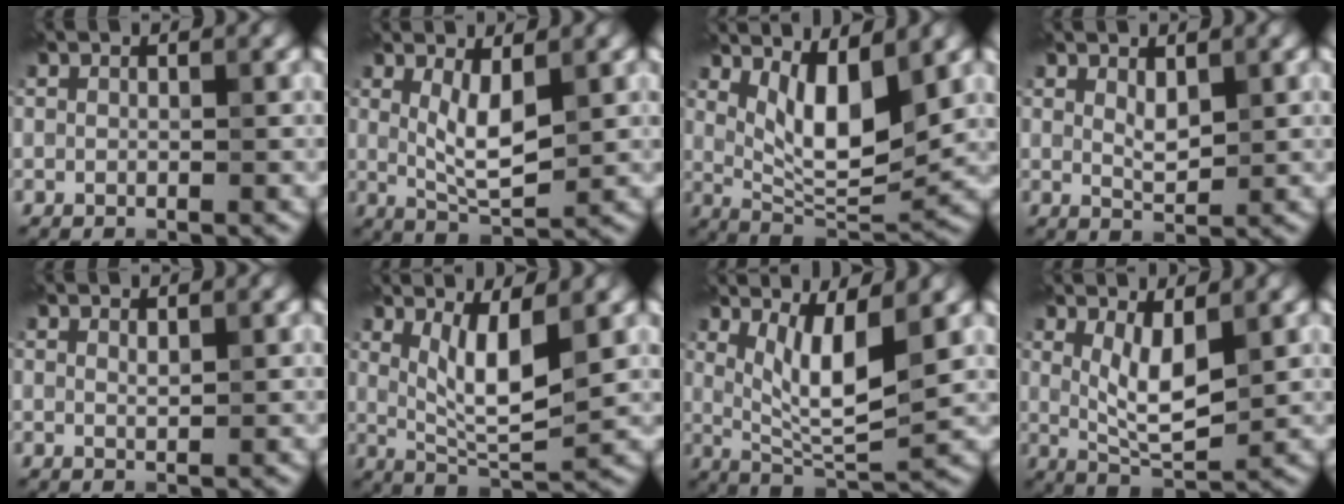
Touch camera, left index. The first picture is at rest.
{"total": 4.0, "force": [0.9, 1.2, 3.6], "torque": [-0.073, -0.011, 0.022]}
{"total": 6.9, "force": [2.5, 2.4, 6.0], "torque": [-0.104, -0.019, 0.049]}
{"total": 1.7, "force": [0.9, 0.7, 1.3], "torque": [-0.026, -0.004, 0.020]}
{"total": 0.7, "force": [0.5, 0.1, 0.4], "torque": [-0.007, -0.002, 0.011]}
{"total": 5.3, "force": [1.6, 1.2, 4.9], "torque": [-0.091, -0.012, 0.037]}
{"total": 5.9, "force": [1.9, 1.4, 5.4], "torque": [-0.097, -0.016, 0.042]}
{"total": 4.4, "force": [1.1, 1.4, 4.0], "torque": [-0.077, -0.011, 0.026]}